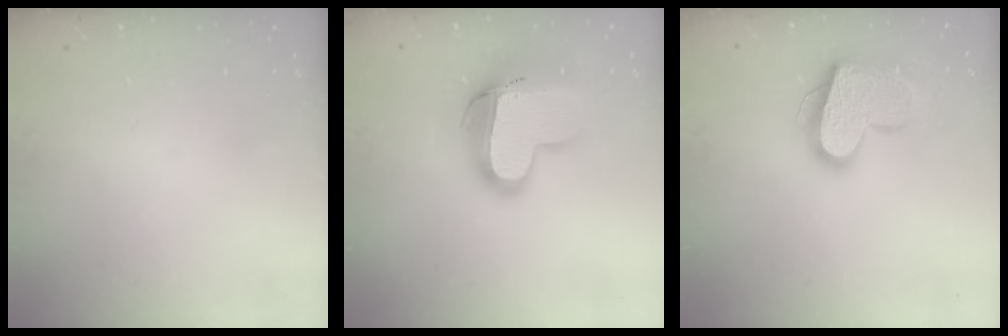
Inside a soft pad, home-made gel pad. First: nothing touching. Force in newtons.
{"total": 16.3, "press": 16.2, "slide": 1.4}
{"total": 17.7, "press": 17.7, "slide": 1.5}